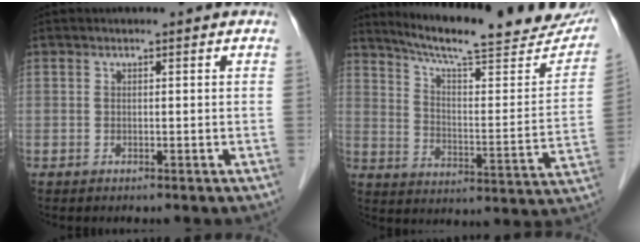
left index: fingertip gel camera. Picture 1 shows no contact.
{"total": 25.3, "force": [22.3, 3.4, 11.4], "torque": [-0.170, -0.049, 0.293]}